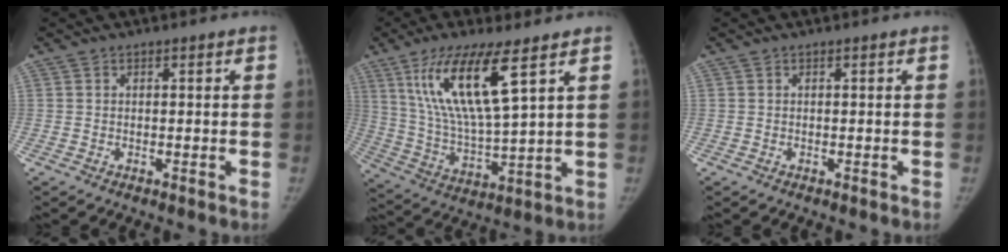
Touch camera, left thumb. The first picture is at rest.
{"total": 16.5, "force": [7.9, 3.5, 14.0], "torque": [-0.279, -0.040, 0.159]}
{"total": 0.0}